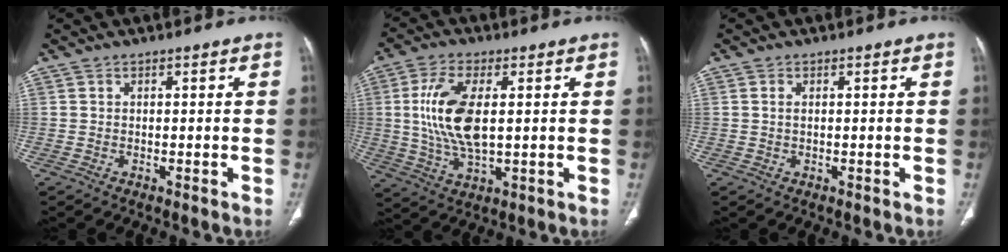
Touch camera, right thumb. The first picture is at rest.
{"total": 12.6, "force": [1.6, 5.7, 11.1], "torque": [-0.232, -0.008, 0.036]}
{"total": 0.9, "force": [0.3, 0.4, 0.7], "torque": [-0.019, 0.005, 0.008]}